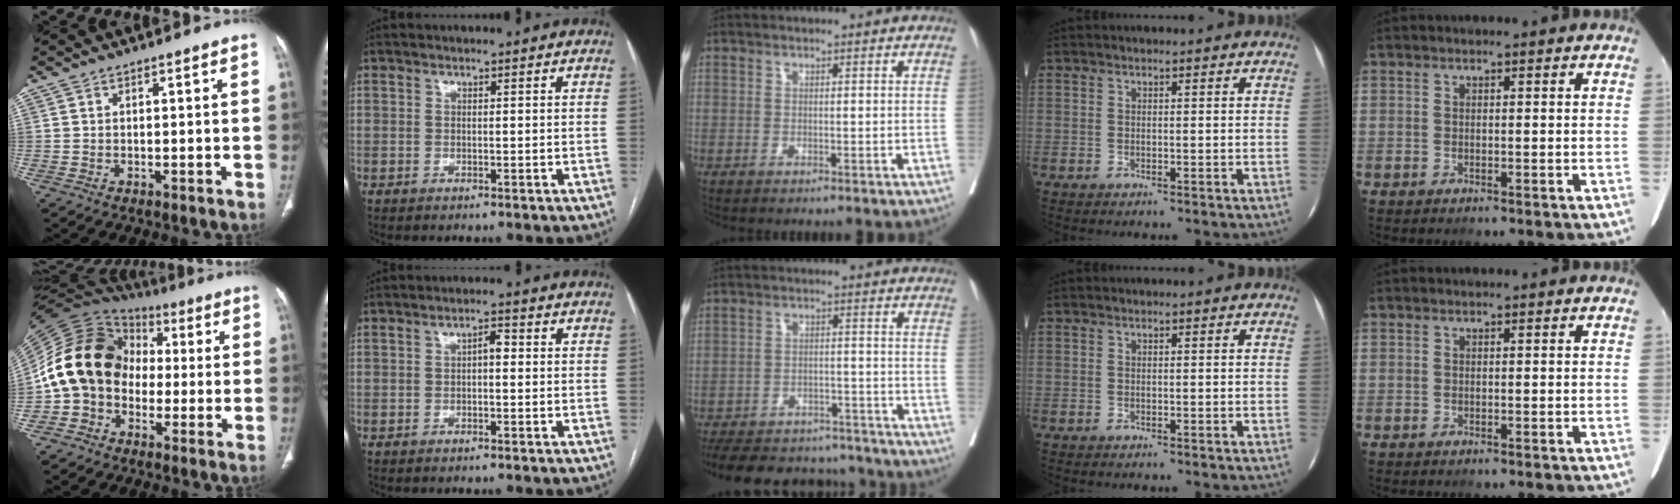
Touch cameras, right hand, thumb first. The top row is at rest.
{"thumb": {"total": 16.3, "force": [-1.1, 13.5, 9.1], "torque": [-0.150, 0.043, -0.029]}, "index": {"total": 2.0, "force": [0.0, 0.8, 1.9], "torque": [-0.027, 0.008, -0.003]}, "middle": {"total": 19.3, "force": [-17.1, 6.5, 5.9], "torque": [-0.147, 0.000, -0.234]}}